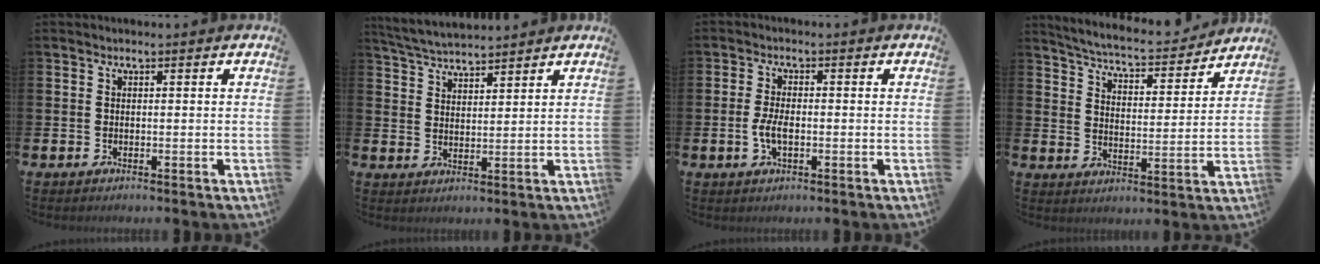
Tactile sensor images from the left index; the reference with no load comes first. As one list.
[{"total": 4.6, "force": [4.5, 0.5, 0.5], "torque": [-0.029, -0.023, 0.082]}, {"total": 3.2, "force": [-0.6, 1.5, 2.8], "torque": [-0.047, 0.001, -0.012]}, {"total": 5.6, "force": [5.5, 0.5, 1.0], "torque": [-0.048, -0.046, 0.090]}]